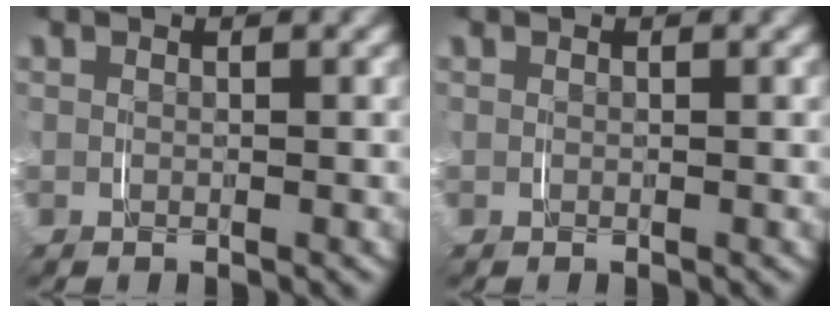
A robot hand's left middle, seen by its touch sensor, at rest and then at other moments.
{"total": 0.0}